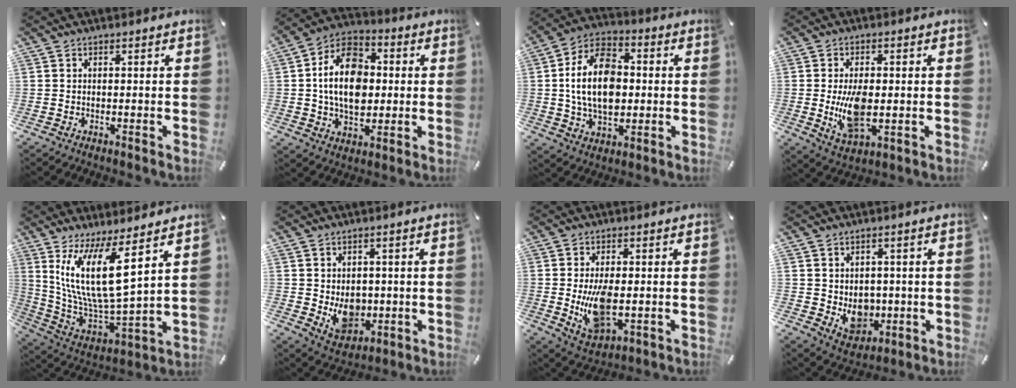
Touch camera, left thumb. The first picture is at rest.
{"total": 15.7, "force": [0.5, 11.3, 10.9], "torque": [-0.206, 0.012, 0.007]}
{"total": 16.1, "force": [0.3, 11.0, 11.8], "torque": [-0.236, 0.007, 0.003]}
{"total": 10.0, "force": [-0.5, 5.3, 8.4], "torque": [-0.167, -0.014, -0.009]}
{"total": 17.4, "force": [8.3, 4.3, 14.7], "torque": [-0.319, -0.058, 0.132]}
{"total": 8.2, "force": [-0.5, 6.9, 4.4], "torque": [-0.055, -0.002, -0.004]}
{"total": 10.8, "force": [-0.7, 5.9, 8.9], "torque": [-0.181, -0.014, -0.012]}
{"total": 7.5, "force": [-0.2, 6.6, 3.5], "torque": [-0.036, -0.004, 0.003]}